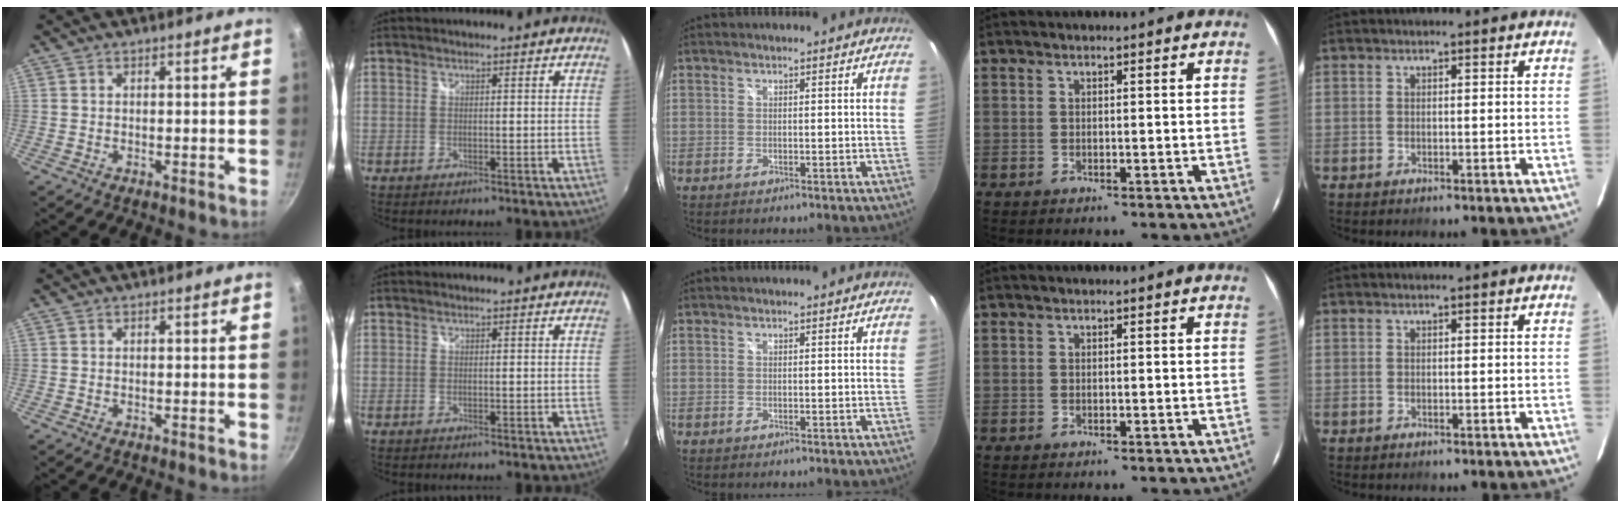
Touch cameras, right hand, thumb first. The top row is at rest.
{}